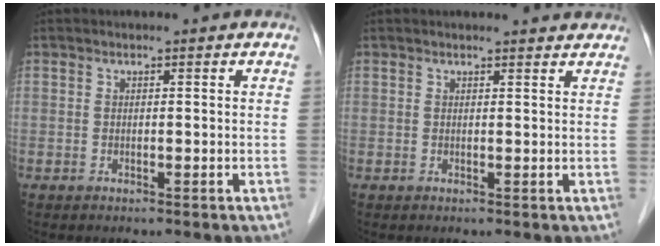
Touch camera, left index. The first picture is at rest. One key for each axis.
{"total": 3.0, "fx": 2.9, "fy": 0.3, "fz": 0.5, "tx": -0.011, "ty": 0.003, "tz": 0.027}